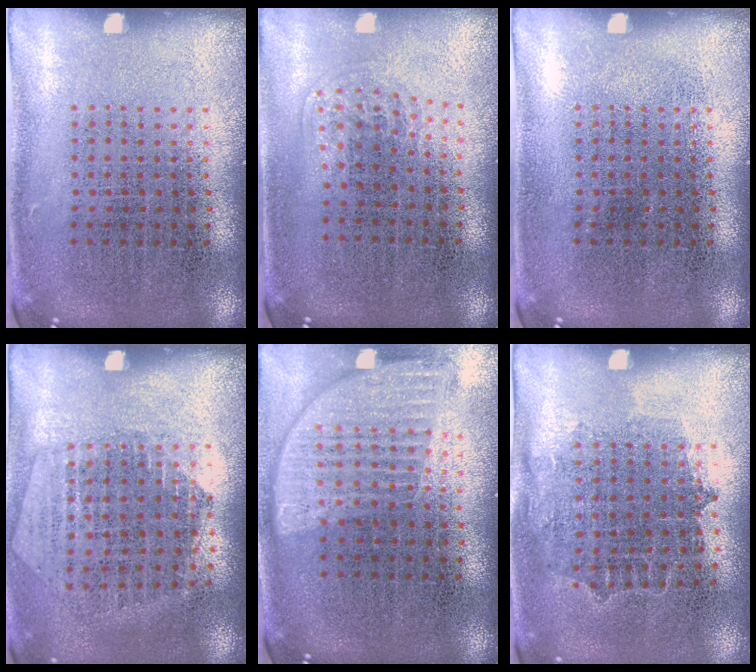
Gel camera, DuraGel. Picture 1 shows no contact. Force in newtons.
{"total": 1.1, "press": 0.6, "slide": 0.8}
{"total": 0.0}
{"total": 1.3, "press": 1.2, "slide": 0.5}
{"total": 1.2, "press": 1.2, "slide": 0.5}
{"total": 0.8, "press": 0.8, "slide": 0.3}